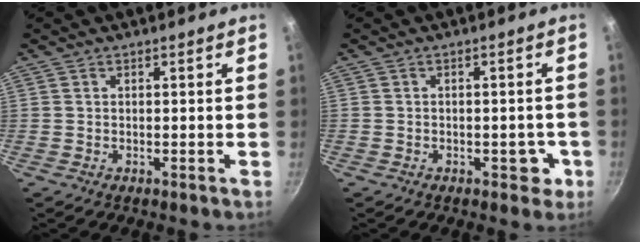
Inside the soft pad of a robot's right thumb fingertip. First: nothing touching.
{"total": 3.7, "force": [-1.3, 2.5, 2.3], "torque": [0.000, 0.016, -0.012]}